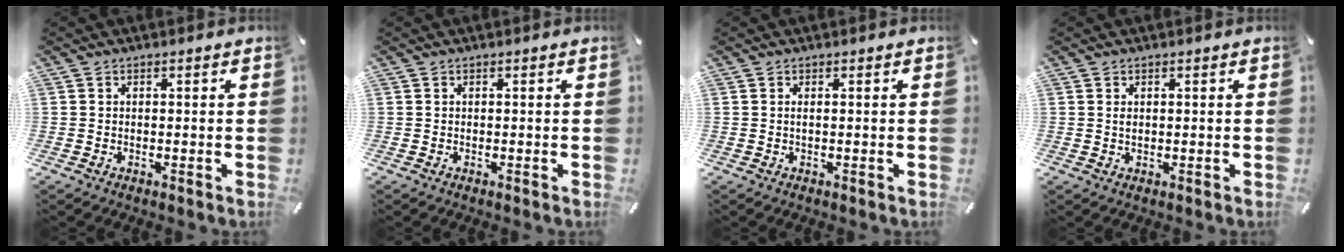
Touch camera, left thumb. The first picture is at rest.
{"total": 0.0}
{"total": 0.7, "force": [0.1, 0.0, 0.7], "torque": [-0.014, -0.002, 0.001]}
{"total": 0.9, "force": [0.3, 0.5, 0.7], "torque": [-0.016, 0.001, 0.004]}